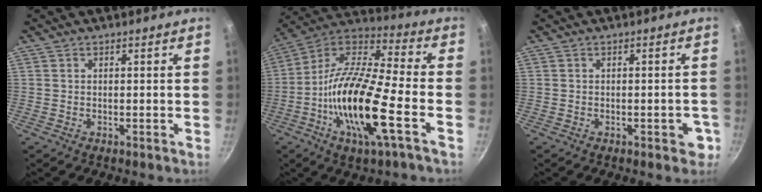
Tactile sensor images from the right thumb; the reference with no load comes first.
{"total": 20.5, "force": [-6.5, 5.1, 18.8], "torque": [-0.347, 0.029, -0.142]}
{"total": 3.9, "force": [-1.5, 1.8, 3.1], "torque": [-0.019, 0.008, -0.021]}